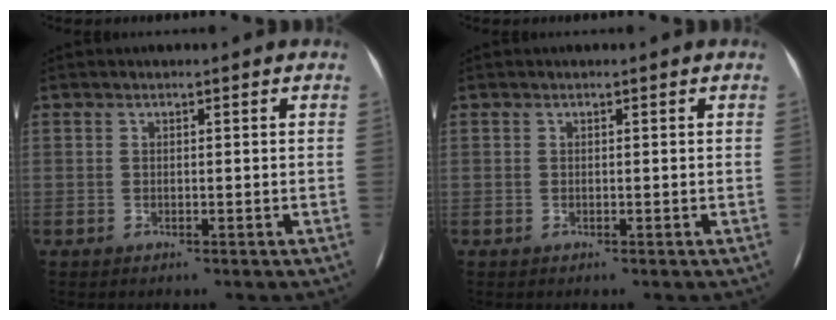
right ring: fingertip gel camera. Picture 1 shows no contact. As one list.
[{"total": 0.0}]